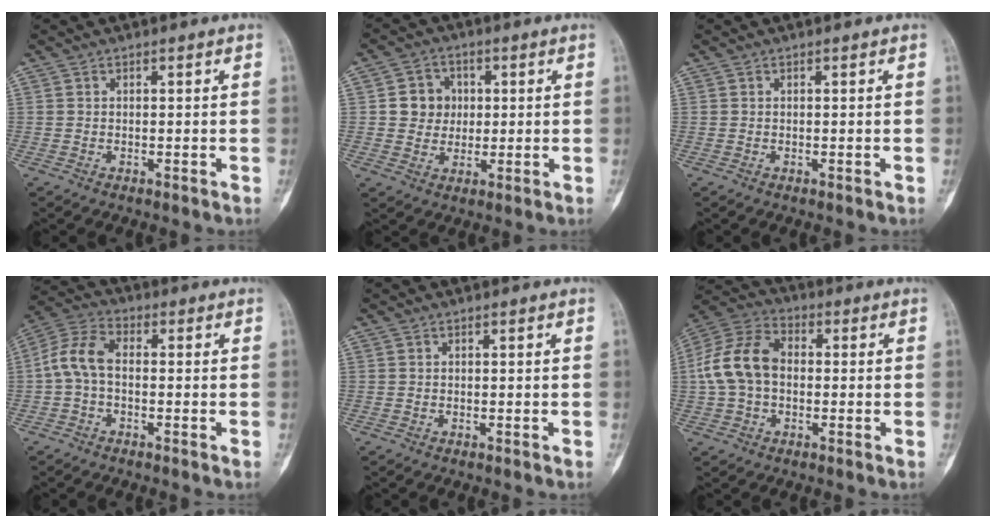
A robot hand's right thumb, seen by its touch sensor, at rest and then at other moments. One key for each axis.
{"total": 6.3, "fx": 0.8, "fy": 5.8, "fz": 2.4, "tx": -0.004, "ty": 0.005, "tz": 0.011}
{"total": 0.0}
{"total": 7.3, "fx": -0.7, "fy": 4.2, "fz": 5.9, "tx": -0.124, "ty": 0.025, "tz": -0.026}
{"total": 0.0}
{"total": 11.8, "fx": -0.1, "fy": 8.2, "fz": 8.5, "tx": -0.170, "ty": 0.035, "tz": -0.011}